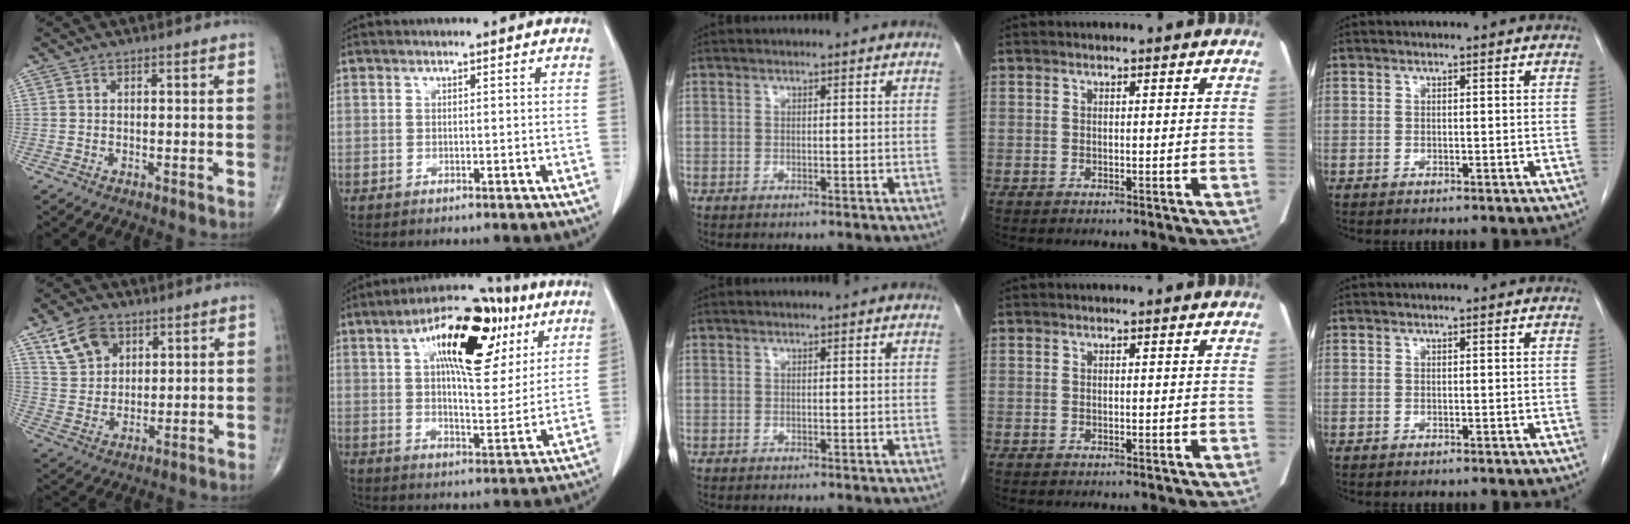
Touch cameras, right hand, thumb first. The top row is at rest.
{"thumb": {"total": 9.3, "force": [4.9, 6.4, 4.6], "torque": [-0.065, -0.018, 0.098]}, "index": {"total": 19.5, "force": [8.6, 7.5, 15.8], "torque": [-0.249, 0.037, 0.135]}}